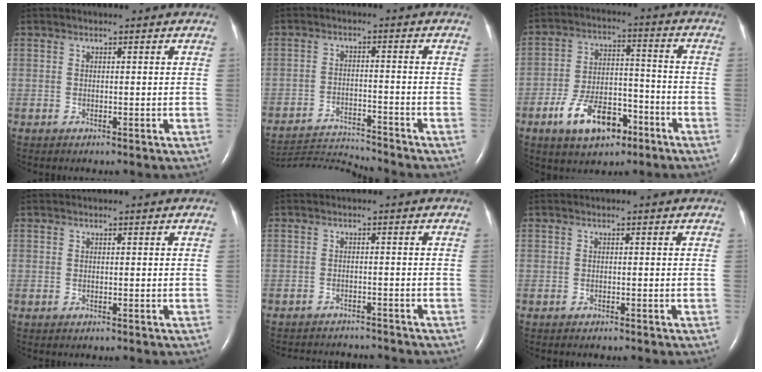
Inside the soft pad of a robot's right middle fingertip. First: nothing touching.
{"total": 8.0, "force": [-7.5, -2.4, -1.2], "torque": [0.012, -0.004, -0.139]}
{"total": 11.0, "force": [-6.1, 5.5, 7.3], "torque": [-0.135, 0.013, -0.101]}
{"total": 0.0}
{"total": 8.4, "force": [-8.1, 1.5, 1.5], "torque": [-0.027, 0.000, -0.105]}
{"total": 0.8, "force": [-0.7, 0.1, 0.3], "torque": [-0.008, -0.002, -0.009]}